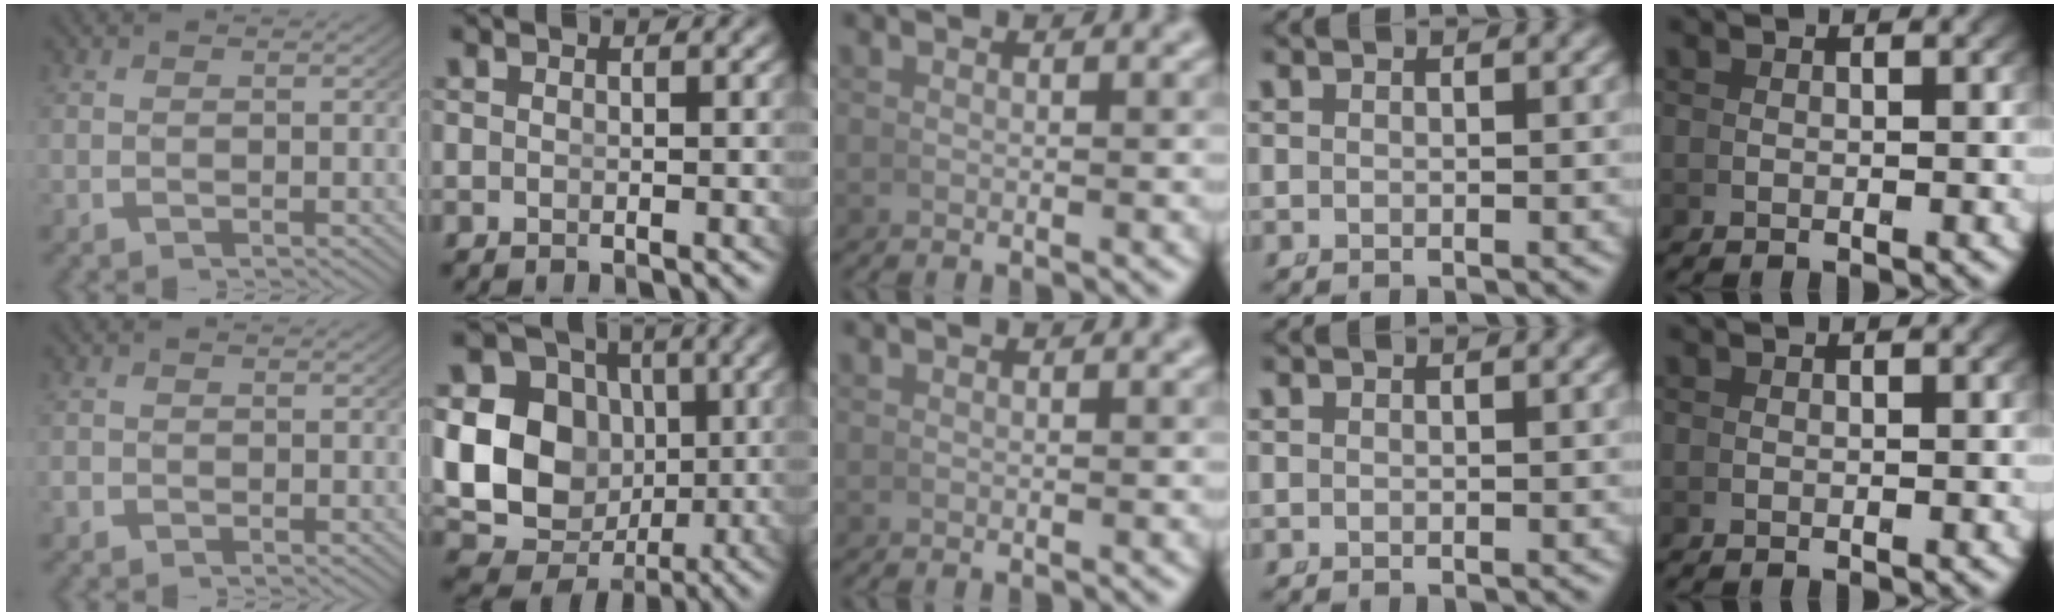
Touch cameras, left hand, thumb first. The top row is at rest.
{"thumb": {"total": 1.0, "force": [-0.5, 0.8, 0.2], "torque": [-0.009, -0.004, -0.012]}, "index": {"total": 17.3, "force": [-0.9, 14.6, 9.1], "torque": [-0.178, -0.047, -0.008]}}